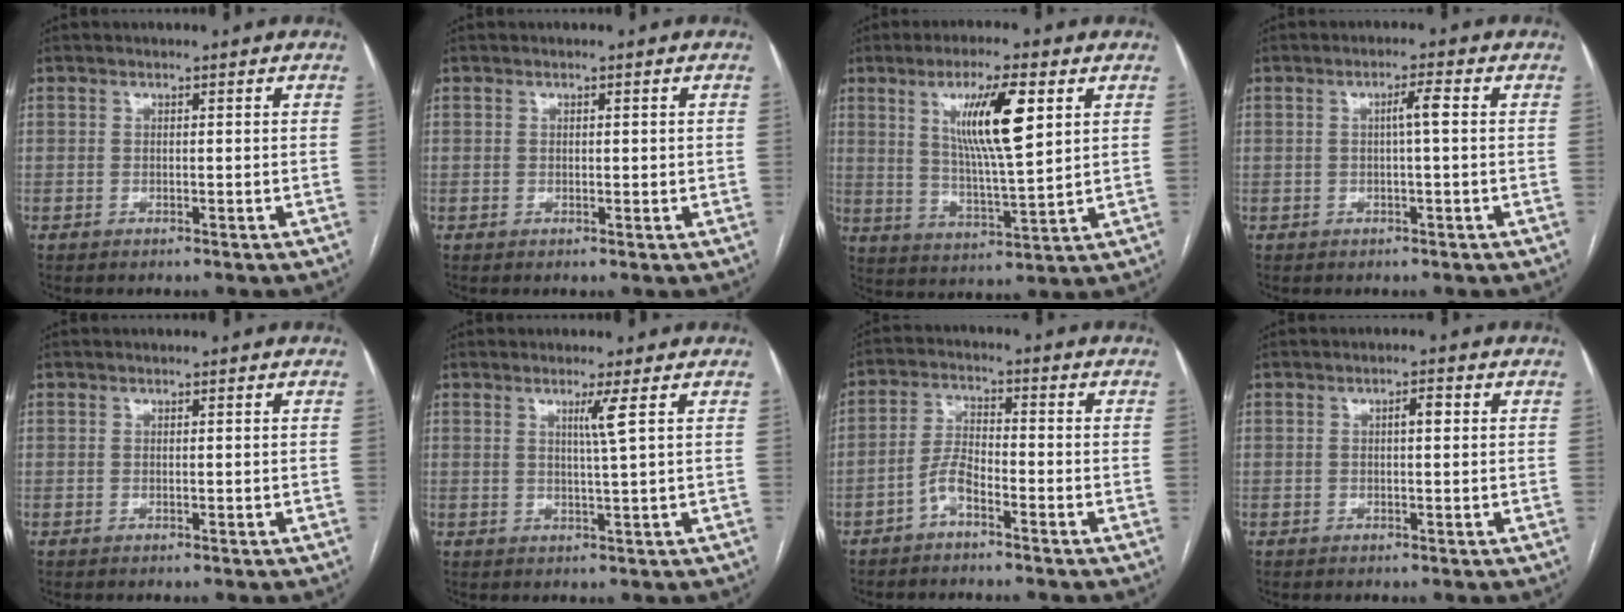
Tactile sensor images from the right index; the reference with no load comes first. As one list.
[{"total": 0.8, "force": [0.2, 0.4, 0.6], "torque": [-0.007, 0.000, 0.004]}, {"total": 11.4, "force": [4.3, 1.2, 10.5], "torque": [-0.187, -0.002, 0.079]}, {"total": 2.4, "force": [0.2, -0.1, 2.4], "torque": [-0.039, 0.006, 0.004]}, {"total": 0.0}, {"total": 2.4, "force": [1.0, -1.0, 1.9], "torque": [-0.036, -0.006, 0.023]}, {"total": 4.2, "force": [-2.7, 1.0, 3.0], "torque": [-0.065, 0.009, -0.056]}, {"total": 1.7, "force": [0.4, 0.5, 1.6], "torque": [-0.022, 0.007, 0.006]}]